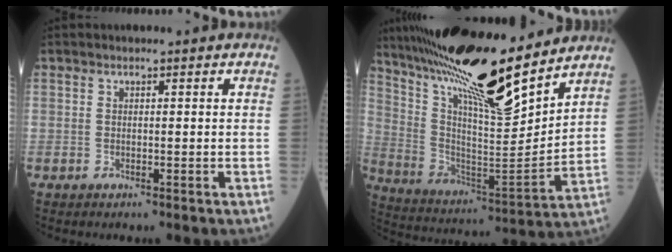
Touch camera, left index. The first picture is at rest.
{"total": 22.0, "force": [17.5, 2.2, 13.1], "torque": [-0.232, -0.005, 0.312]}